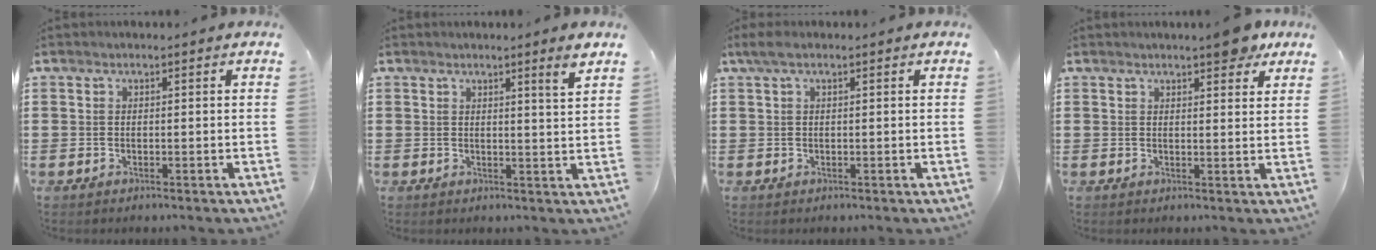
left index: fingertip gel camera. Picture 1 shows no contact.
{"total": 2.7, "force": [2.0, -0.5, 1.7], "torque": [-0.030, -0.007, 0.032]}
{"total": 1.5, "force": [0.1, 0.5, 1.4], "torque": [-0.034, -0.001, -0.001]}
{"total": 5.0, "force": [4.0, 1.2, 2.8], "torque": [-0.031, -0.014, 0.066]}